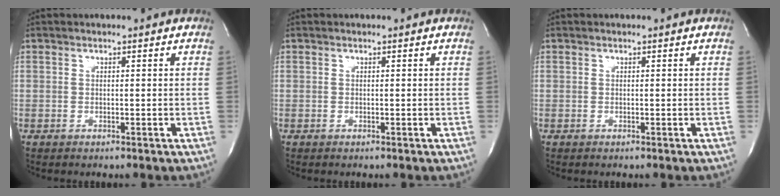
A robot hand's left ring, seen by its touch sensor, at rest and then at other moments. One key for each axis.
{"total": 0.0}
{"total": 0.0}